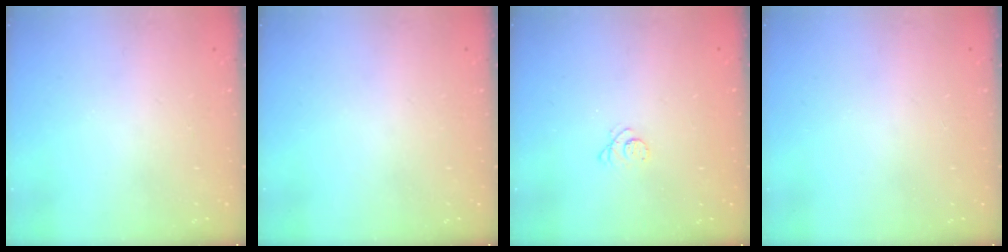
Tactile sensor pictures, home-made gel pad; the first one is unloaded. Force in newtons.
{"total": 0.0}
{"total": 2.6, "press": 2.6, "slide": 0.3}
{"total": 0.0}